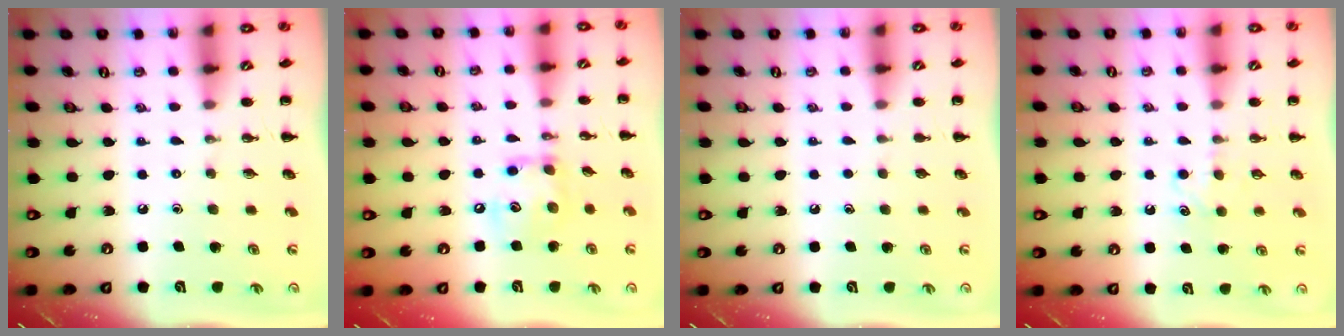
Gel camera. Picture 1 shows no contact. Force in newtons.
{"total": 10.4, "press": 10.4, "slide": 0.6}
{"total": 0.8, "press": 0.8, "slide": 0.1}
{"total": 4.6, "press": 4.5, "slide": 1.2}